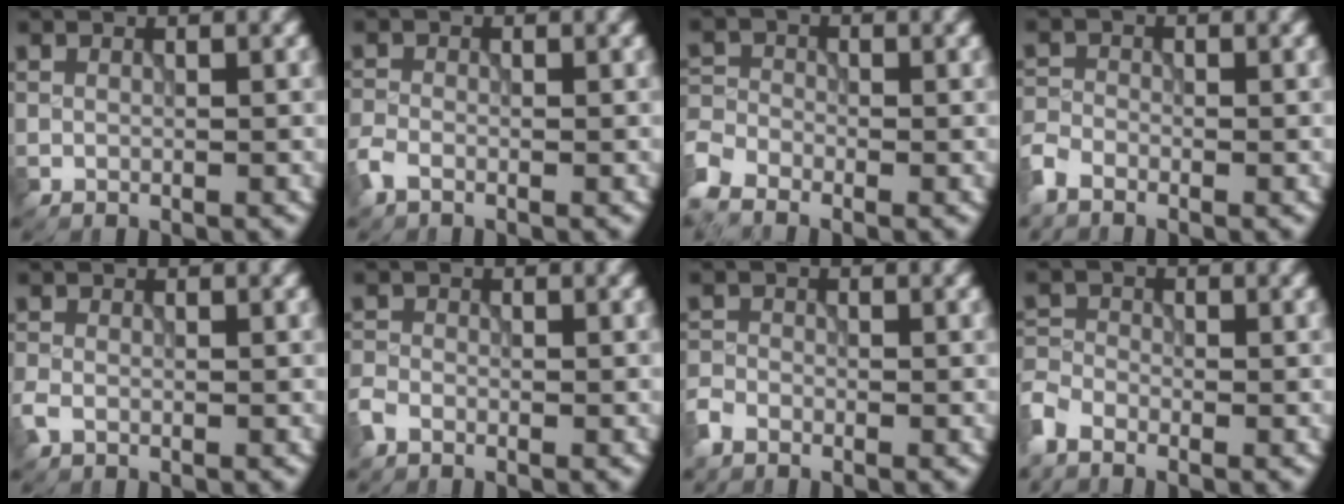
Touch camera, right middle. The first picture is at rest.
{"total": 1.7, "force": [-1.1, 0.9, 0.9], "torque": [-0.026, -0.001, -0.034]}
{"total": 4.0, "force": [-3.1, 1.9, 1.7], "torque": [-0.040, -0.015, -0.060]}
{"total": 2.3, "force": [-1.9, 1.1, 0.9], "torque": [-0.021, -0.004, -0.053]}
{"total": 1.3, "force": [-0.8, 0.7, 0.7], "torque": [-0.019, 0.000, -0.020]}
{"total": 1.6, "force": [-1.2, 0.9, 0.6], "torque": [-0.013, 0.000, -0.033]}
{"total": 2.0, "force": [-1.5, 1.1, 0.6], "torque": [-0.014, -0.002, -0.042]}
{"total": 3.0, "force": [-2.4, 1.4, 1.3], "torque": [-0.029, -0.006, -0.065]}